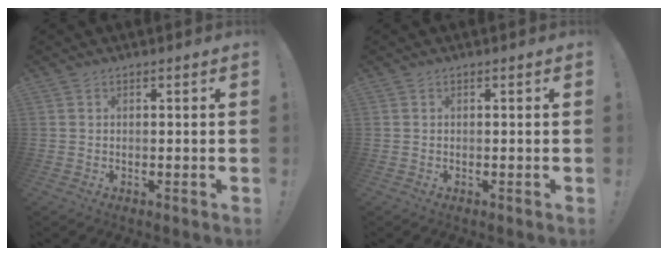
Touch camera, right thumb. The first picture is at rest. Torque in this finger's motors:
{"motor_torque": [0.00, 0.00, 0.00, 0.00, 0.01]}